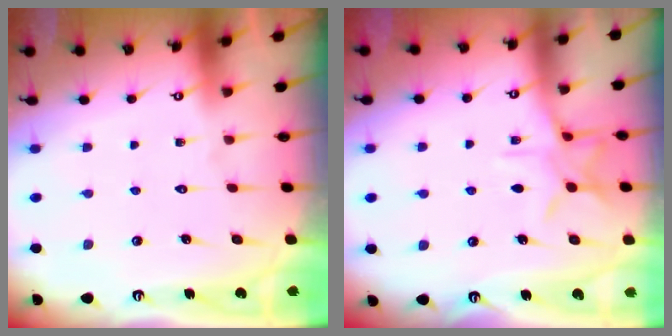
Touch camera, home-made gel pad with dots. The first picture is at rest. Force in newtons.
{"total": 8.3, "press": 8.2, "slide": 0.6}